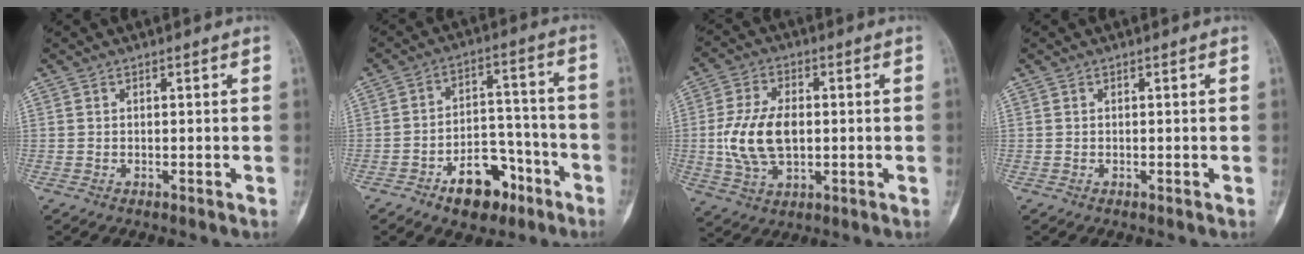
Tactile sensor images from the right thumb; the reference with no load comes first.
{"total": 12.0, "force": [-6.8, 7.2, 6.7], "torque": [-0.064, 0.064, -0.101]}
{"total": 11.9, "force": [-0.2, 7.1, 9.6], "torque": [-0.187, 0.005, 0.001]}
{"total": 0.0}